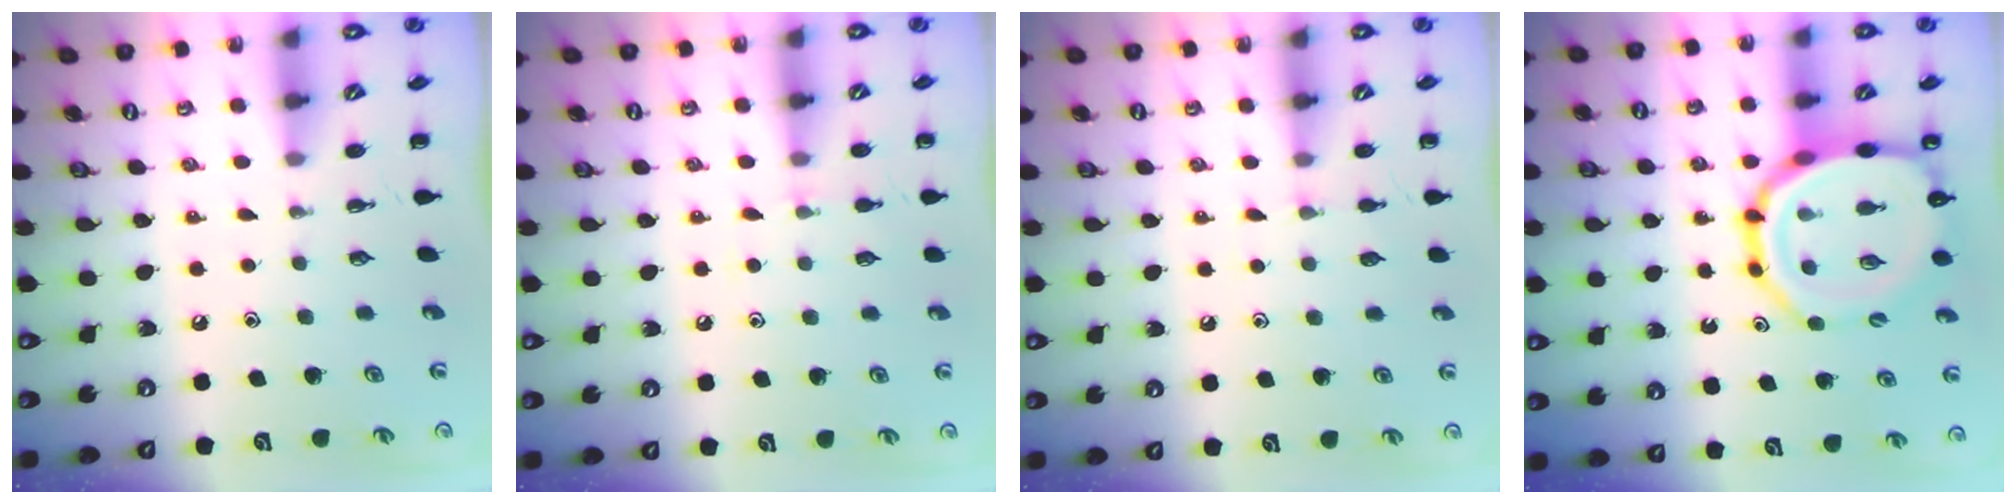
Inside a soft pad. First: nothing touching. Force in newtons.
{"total": 5.5, "press": 5.2, "slide": 1.6}
{"total": 4.2, "press": 3.9, "slide": 1.6}
{"total": 19.2, "press": 18.9, "slide": 3.0}